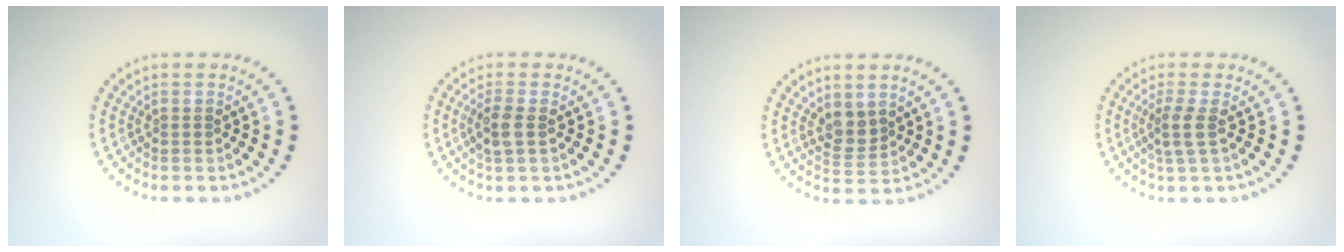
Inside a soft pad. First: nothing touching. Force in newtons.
{"total": 2.0, "press": 1.9, "slide": 0.6}
{"total": 2.1, "press": 1.8, "slide": 1.1}
{"total": 1.9, "press": 1.5, "slide": 1.2}